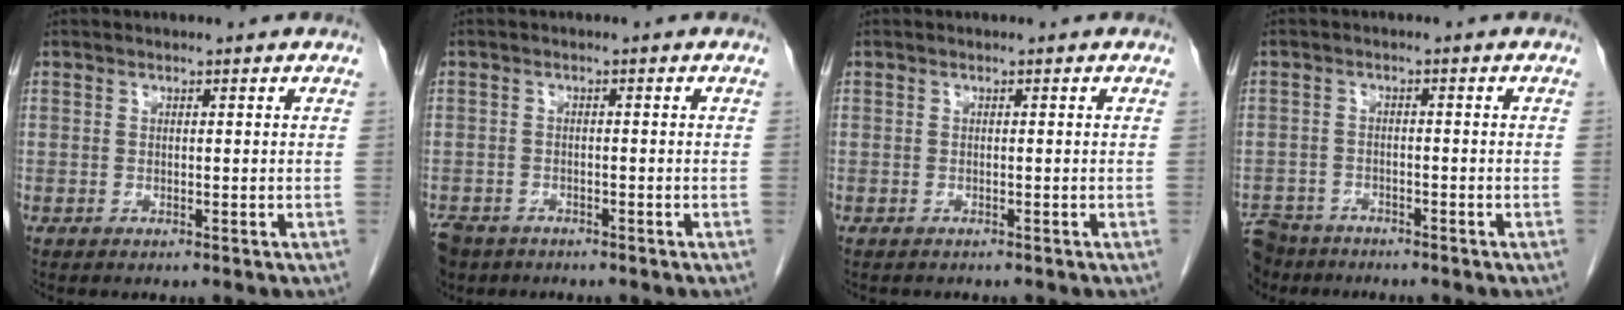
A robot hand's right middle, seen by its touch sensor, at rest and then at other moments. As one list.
[{"total": 6.5, "force": [-4.9, 3.9, 1.7], "torque": [-0.041, -0.005, -0.085]}, {"total": 1.1, "force": [-1.0, 0.4, 0.2], "torque": [-0.011, -0.001, -0.013]}, {"total": 8.2, "force": [-6.6, 4.5, 1.7], "torque": [-0.049, -0.004, -0.112]}]